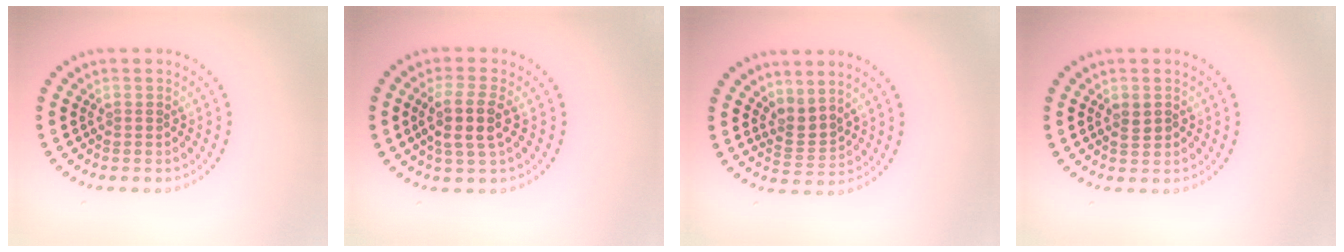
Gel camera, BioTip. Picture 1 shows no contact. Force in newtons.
{"total": 3.2, "press": 2.9, "slide": 1.5}
{"total": 2.3, "press": 1.5, "slide": 1.7}
{"total": 1.5, "press": 1.5, "slide": 0.3}